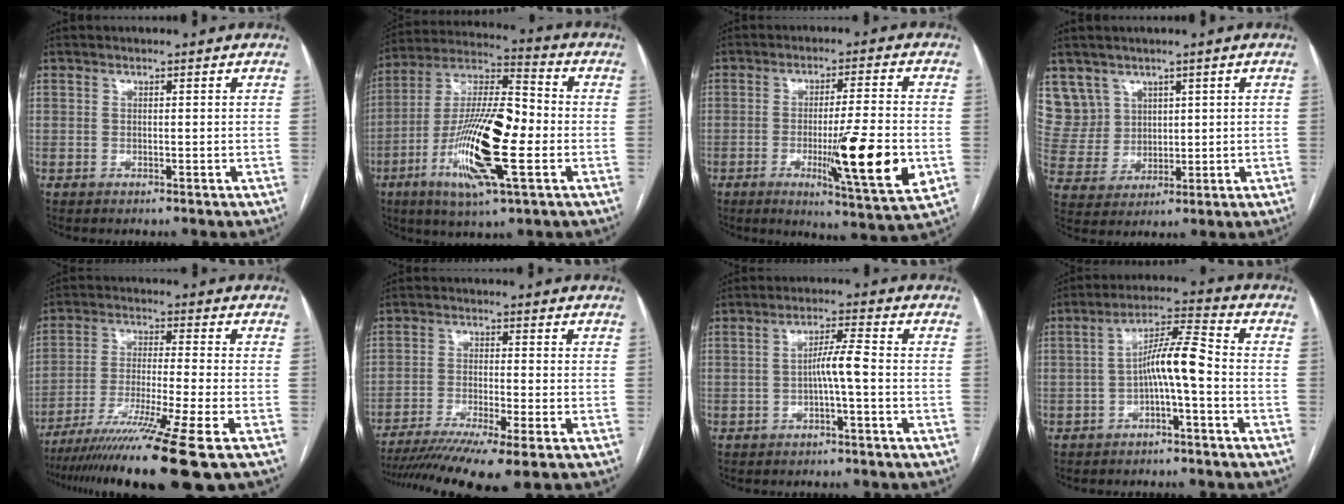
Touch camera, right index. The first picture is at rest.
{"total": 18.7, "force": [-4.2, 3.9, 17.8], "torque": [-0.346, -0.003, -0.074]}
{"total": 14.3, "force": [-3.5, 0.5, 13.9], "torque": [-0.212, -0.029, -0.052]}
{"total": 7.7, "force": [4.6, 6.1, -0.1], "torque": [-0.002, 0.018, 0.109]}
{"total": 15.8, "force": [-11.2, -2.4, 10.8], "torque": [-0.189, -0.046, -0.188]}
{"total": 13.0, "force": [-9.7, -0.2, 8.6], "torque": [-0.144, -0.025, -0.156]}
{"total": 4.1, "force": [-1.0, -0.1, 4.0], "torque": [-0.067, 0.011, -0.016]}
{"total": 7.4, "force": [-1.8, 0.5, 7.1], "torque": [-0.126, 0.026, -0.032]}